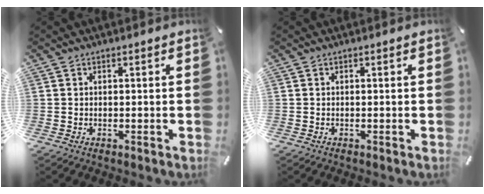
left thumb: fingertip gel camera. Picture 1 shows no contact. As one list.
[{"total": 0.0}]